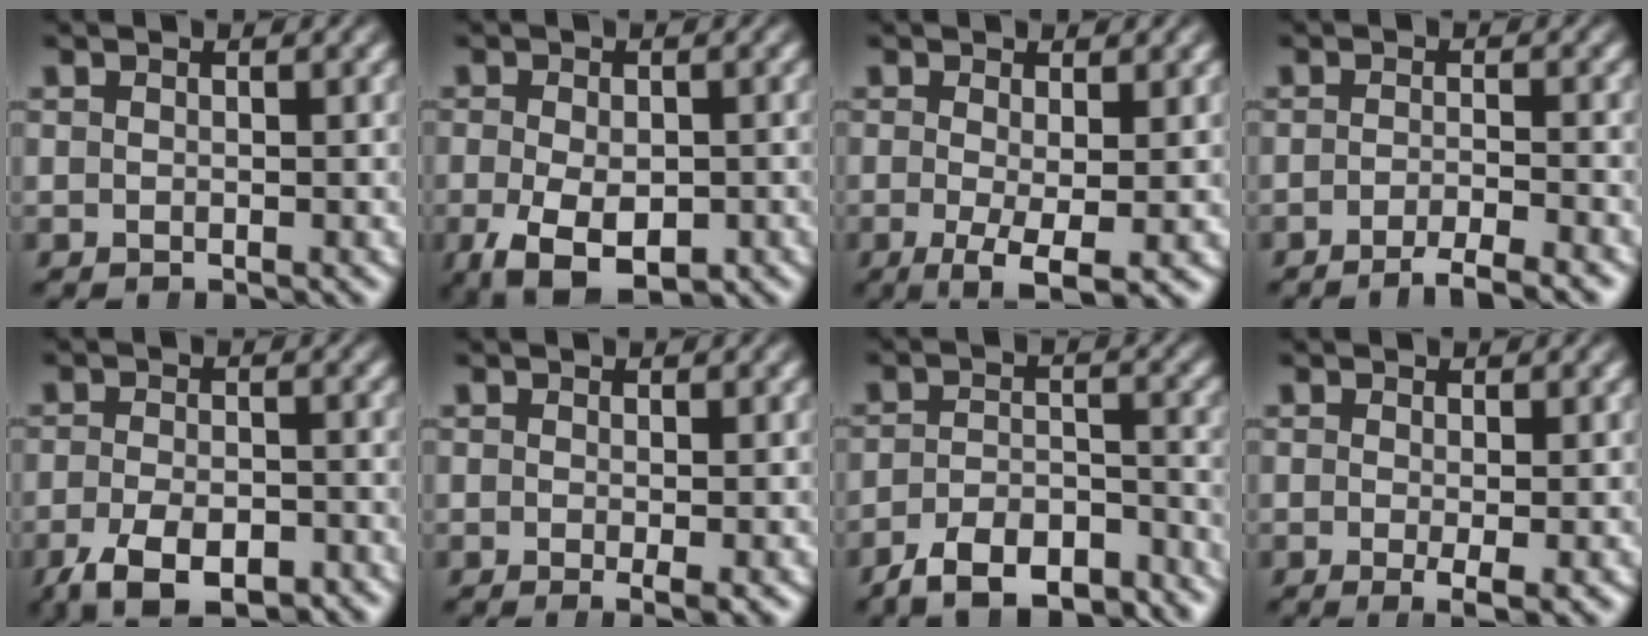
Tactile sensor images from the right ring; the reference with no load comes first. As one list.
[{"total": 8.5, "force": [-4.6, 5.0, 5.2], "torque": [-0.120, -0.063, -0.040]}, {"total": 5.0, "force": [-2.7, 1.5, 4.0], "torque": [-0.080, -0.044, -0.024]}, {"total": 3.8, "force": [-3.3, 0.6, 1.9], "torque": [-0.024, -0.007, -0.055]}, {"total": 6.6, "force": [-4.2, 3.1, 4.0], "torque": [-0.068, -0.027, -0.055]}, {"total": 1.5, "force": [-0.4, 0.2, 1.5], "torque": [-0.020, -0.010, -0.002]}, {"total": 7.2, "force": [-6.2, 2.8, 2.6], "torque": [-0.034, -0.021, -0.096]}, {"total": 2.4, "force": [-0.9, 0.5, 2.1], "torque": [-0.032, -0.015, -0.009]}]